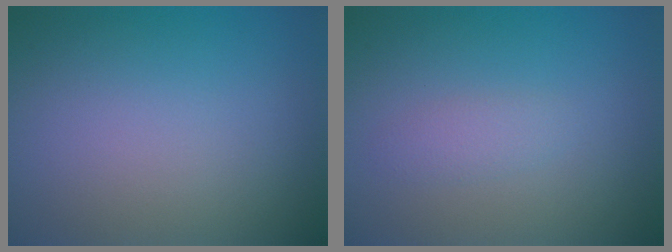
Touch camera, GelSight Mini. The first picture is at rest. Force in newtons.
{"total": 1.2, "press": 1.2, "slide": 0.0}